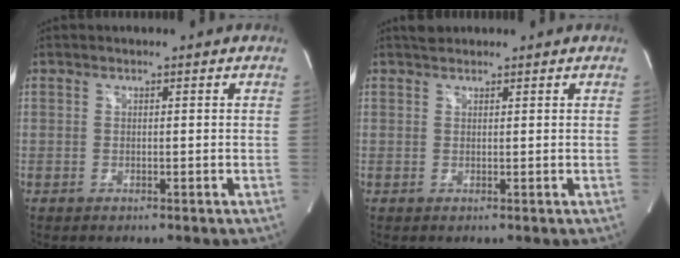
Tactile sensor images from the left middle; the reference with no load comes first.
{"total": 1.5, "force": [1.4, 0.5, 0.3], "torque": [-0.013, 0.014, 0.025]}